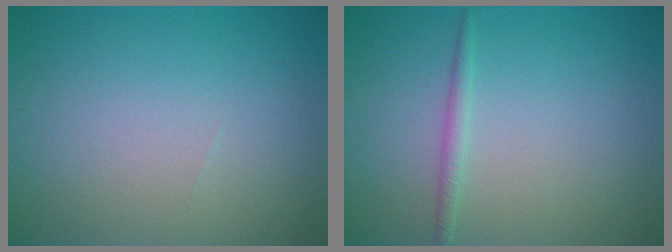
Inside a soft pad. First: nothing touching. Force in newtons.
{"total": 1.1, "press": 1.1, "slide": 0.1}